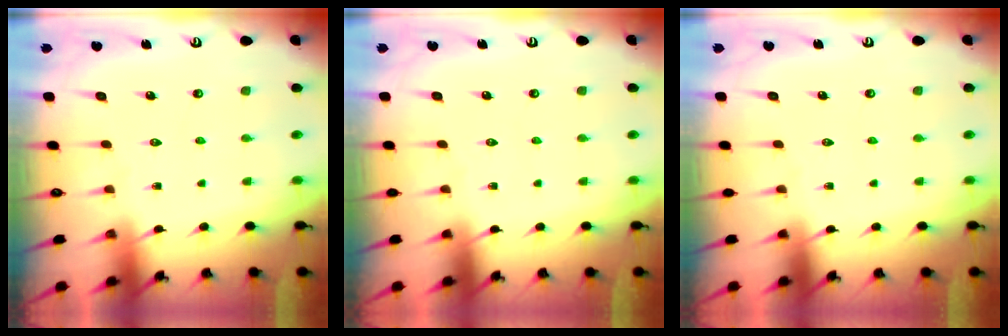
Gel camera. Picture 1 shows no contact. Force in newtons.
{"total": 0.0}
{"total": 0.0}